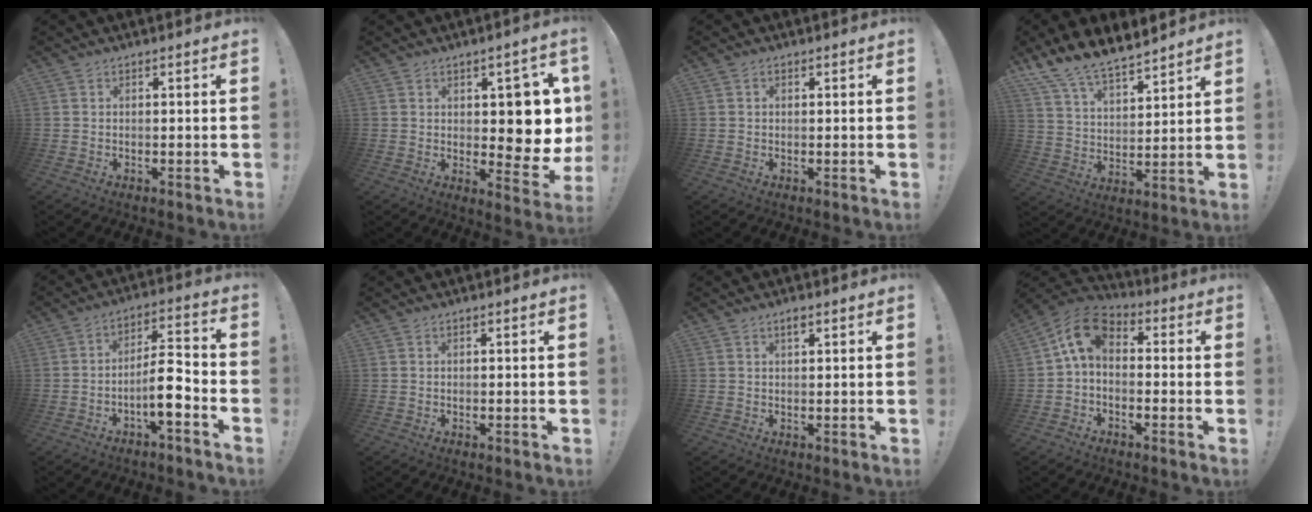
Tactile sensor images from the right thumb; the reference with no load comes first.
{"total": 8.2, "force": [1.8, 4.8, 6.4], "torque": [-0.073, -0.017, 0.038]}
{"total": 0.8, "force": [0.2, 0.6, 0.4], "torque": [-0.007, 0.003, 0.004]}
{"total": 11.2, "force": [10.4, 2.9, 3.2], "torque": [-0.075, -0.083, 0.192]}
{"total": 10.4, "force": [-4.4, 2.9, 8.9], "torque": [-0.147, 0.022, -0.079]}
{"total": 0.0}
{"total": 1.6, "force": [1.1, 0.6, 1.1], "torque": [-0.016, -0.001, 0.017]}
{"total": 9.3, "force": [1.1, 5.9, 7.2], "torque": [-0.134, 0.011, 0.024]}